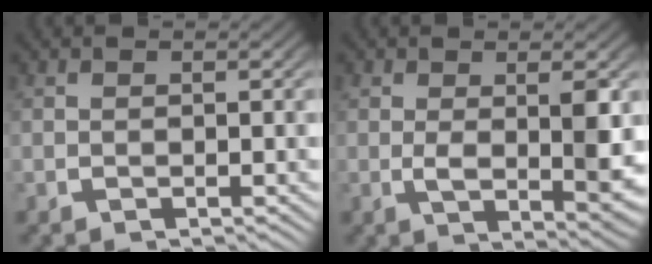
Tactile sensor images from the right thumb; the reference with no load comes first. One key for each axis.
{"total": 5.7, "fx": 0.0, "fy": 2.1, "fz": 5.3, "tx": -0.092, "ty": -0.024, "tz": 0.014}